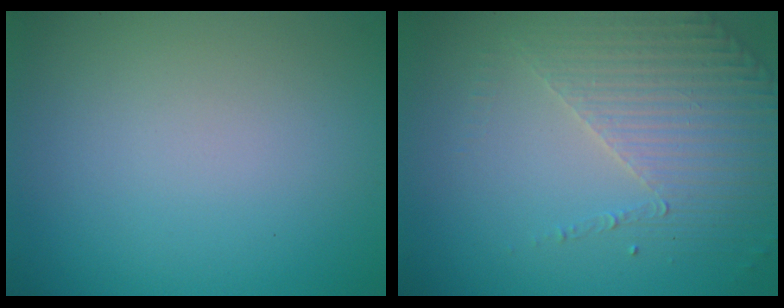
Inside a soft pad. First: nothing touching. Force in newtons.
{"total": 4.3, "press": 3.3, "slide": 2.7}